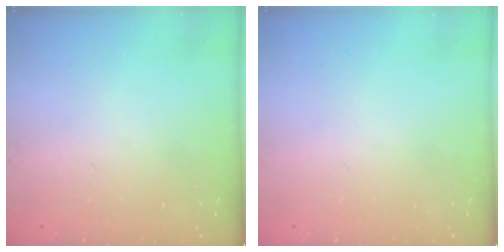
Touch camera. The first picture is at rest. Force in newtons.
{"total": 0.0}